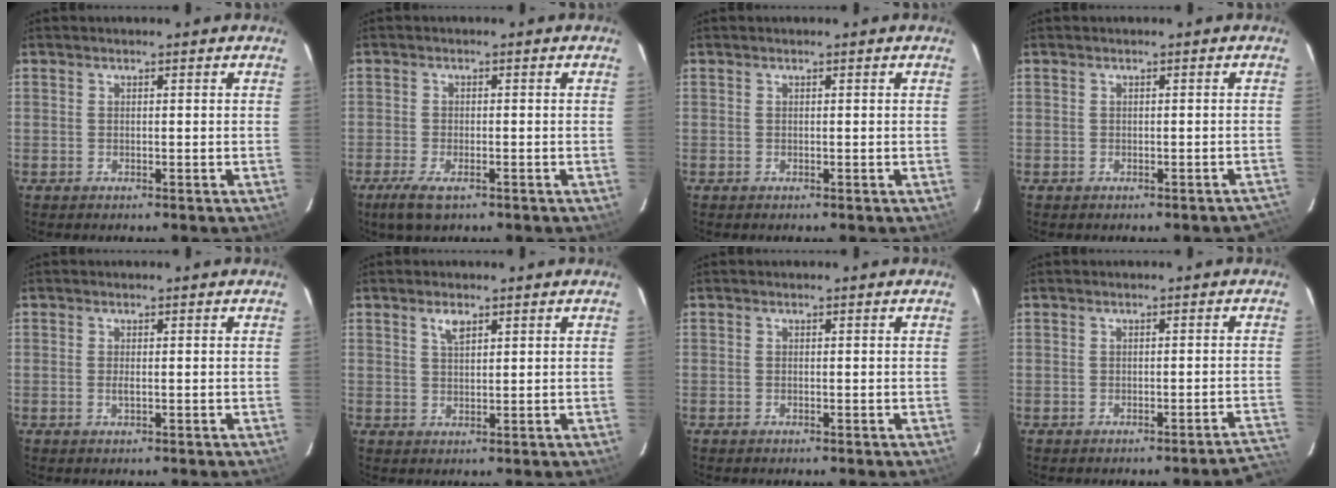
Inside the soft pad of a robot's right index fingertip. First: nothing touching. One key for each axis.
{"total": 5.0, "fx": -3.2, "fy": 1.8, "fz": 3.5, "tx": -0.083, "ty": -0.015, "tz": -0.058}
{"total": 0.0}
{"total": 2.8, "fx": -2.3, "fy": 1.3, "fz": 0.9, "tx": -0.004, "ty": 0.011, "tz": -0.019}
{"total": 1.1, "fx": -0.1, "fy": 0.2, "fz": 1.0, "tx": -0.020, "ty": -0.001, "tz": -0.002}
{"total": 2.7, "fx": 1.6, "fy": 1.1, "fz": 1.8, "tx": -0.033, "ty": 0.004, "tz": 0.032}
{"total": 0.0}
{"total": 4.7, "fx": -4.2, "fy": 0.6, "fz": 1.9, "tx": -0.002, "ty": 0.018, "tz": -0.040}